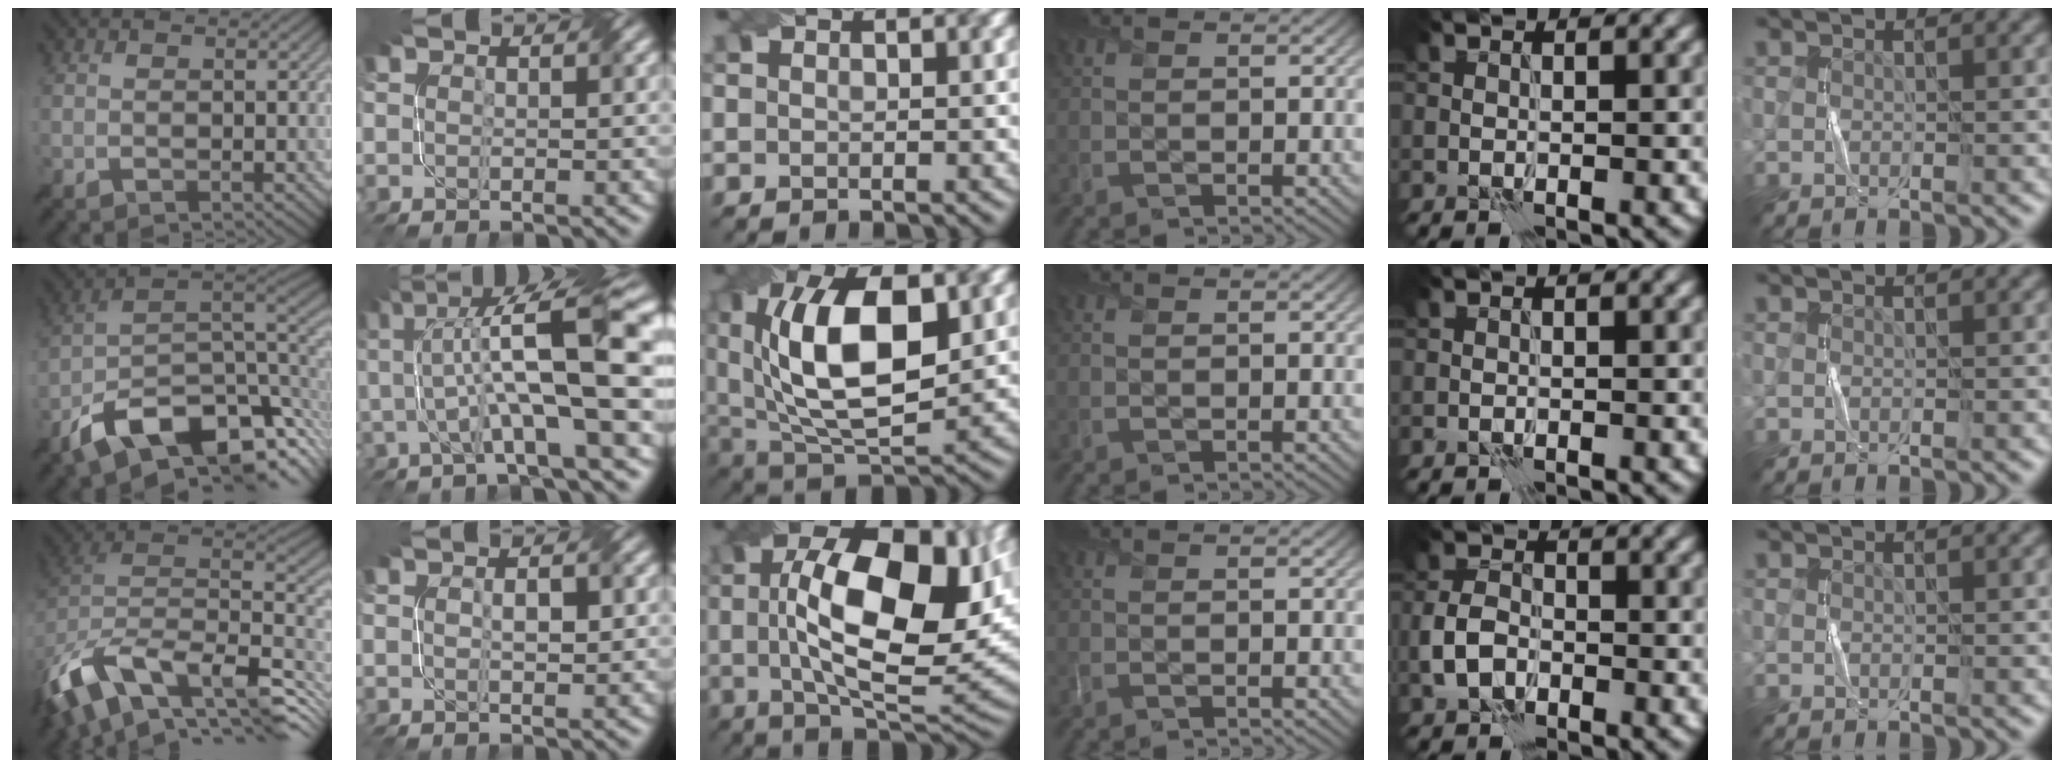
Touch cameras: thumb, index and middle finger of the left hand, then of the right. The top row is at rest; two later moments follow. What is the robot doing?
{"motion": "twist", "object": "screw"}